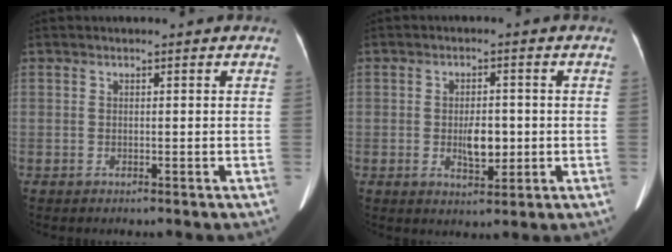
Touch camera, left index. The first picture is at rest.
{"total": 4.6, "force": [-0.7, 2.1, 4.0], "torque": [-0.069, -0.003, -0.006]}